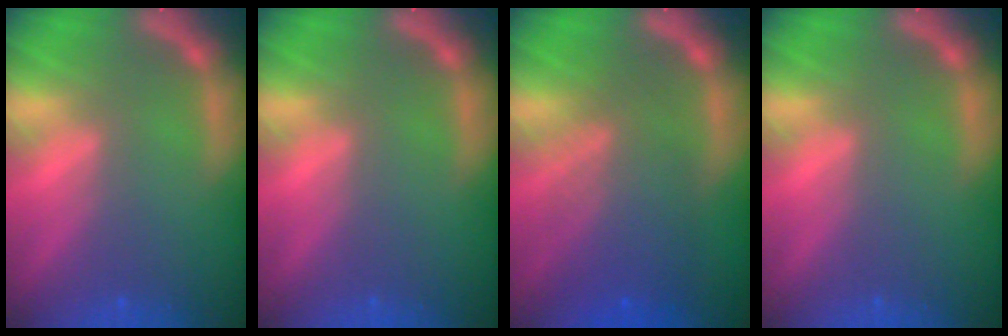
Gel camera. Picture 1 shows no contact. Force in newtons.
{"total": 0.0}
{"total": 7.1}
{"total": 0.0}